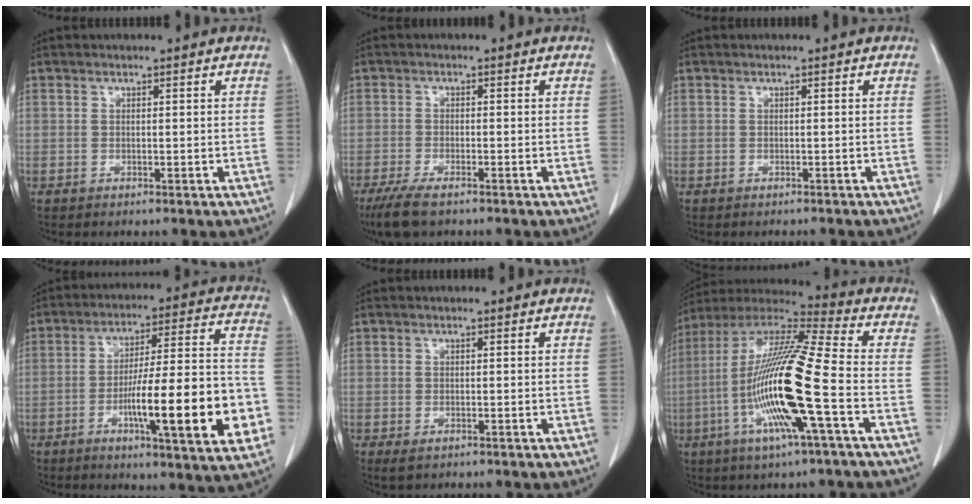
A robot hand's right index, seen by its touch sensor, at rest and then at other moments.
{"total": 5.9, "force": [-4.3, 1.2, 3.9], "torque": [-0.074, -0.016, -0.071]}
{"total": 2.1, "force": [-1.9, 0.8, 0.4], "torque": [-0.003, -0.001, -0.025]}
{"total": 20.1, "force": [-5.7, 2.2, 19.2], "torque": [-0.250, 0.007, -0.080]}
{"total": 1.5, "force": [-0.8, 0.7, 1.0], "torque": [-0.019, -0.004, -0.005]}
{"total": 19.4, "force": [-4.7, 0.5, 18.9], "torque": [-0.380, -0.010, -0.099]}